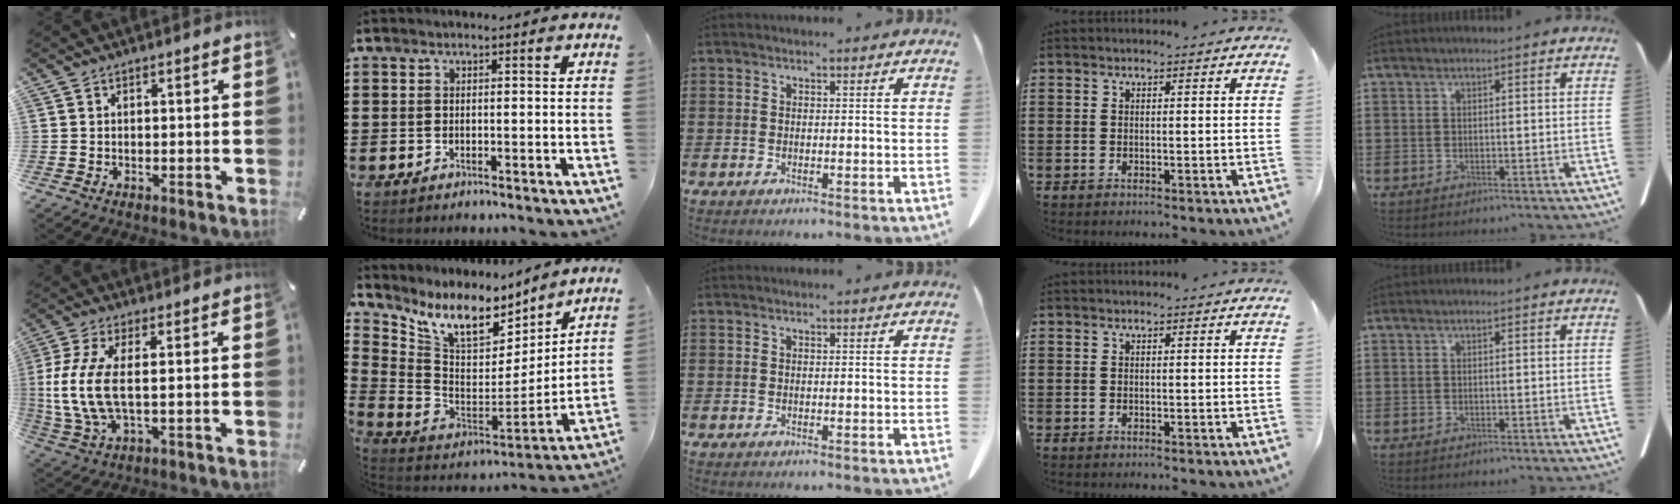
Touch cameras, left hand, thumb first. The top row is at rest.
{"thumb": {"total": 11.0, "force": [0.7, 4.0, 10.2], "torque": [-0.234, -0.020, 0.009]}, "index": {"total": 9.5, "force": [7.0, 3.8, 5.2], "torque": [-0.131, -0.046, 0.123]}}